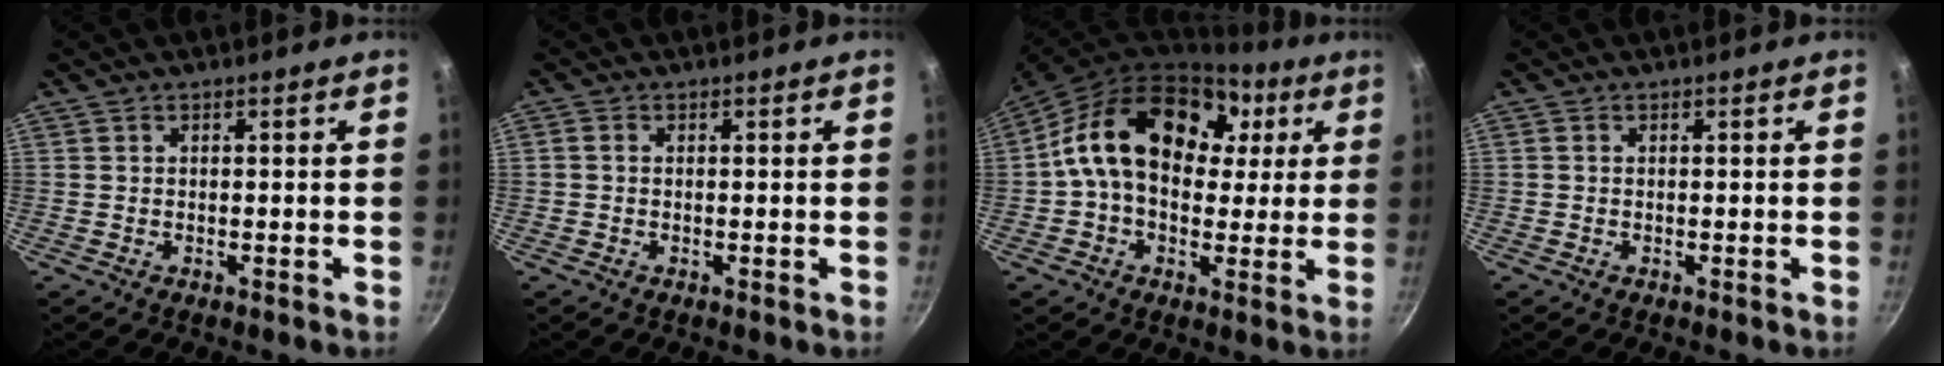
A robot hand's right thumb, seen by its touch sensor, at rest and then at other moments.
{"total": 0.9, "force": [0.0, 0.7, 0.6], "torque": [-0.011, 0.005, -0.001]}
{"total": 20.7, "force": [4.7, 14.6, 13.9], "torque": [-0.212, 0.021, 0.061]}
{"total": 0.0}